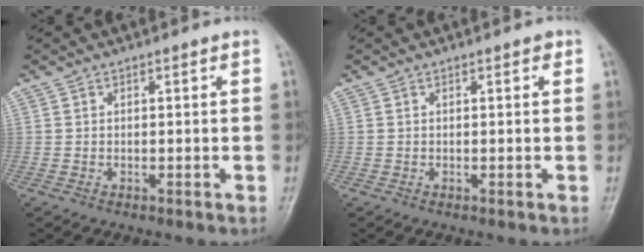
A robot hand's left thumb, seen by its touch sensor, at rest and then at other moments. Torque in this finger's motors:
{"motor_torque": [0.17, -0.01, -0.05, -0.09, 0.00]}